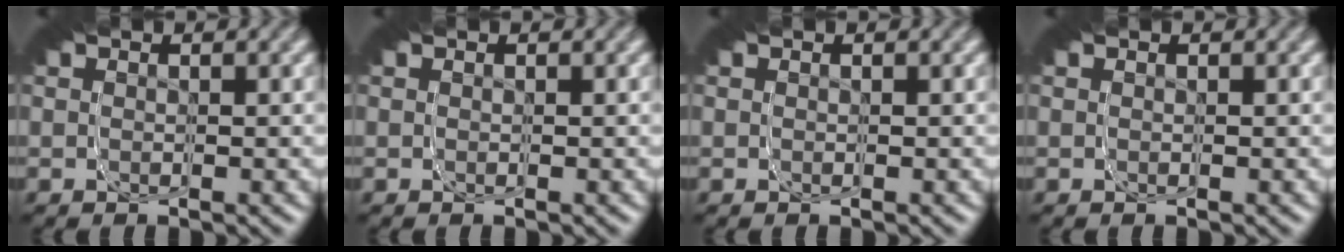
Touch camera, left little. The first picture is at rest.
{"total": 0.0}
{"total": 0.0}
{"total": 0.0}